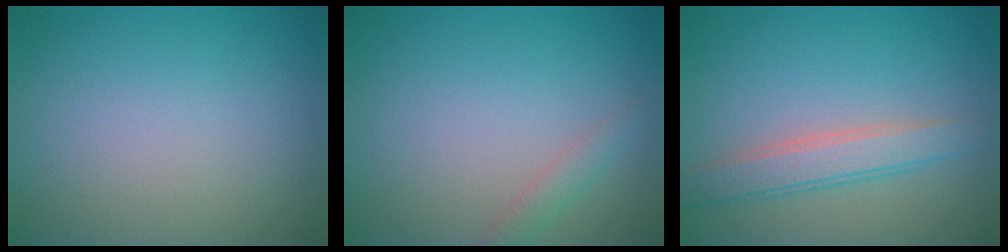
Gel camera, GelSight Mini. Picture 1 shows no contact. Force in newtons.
{"total": 1.3, "press": 1.3, "slide": 0.1}
{"total": 3.2, "press": 3.2, "slide": 0.1}